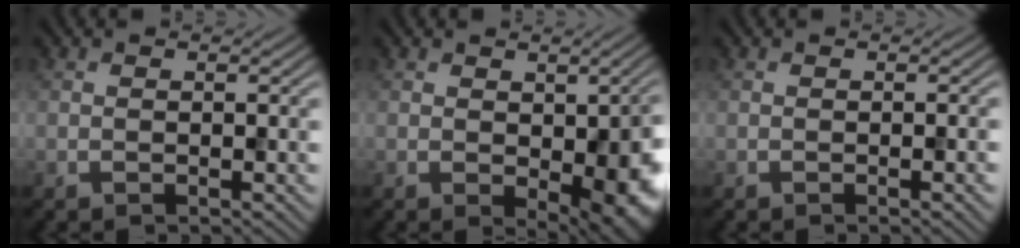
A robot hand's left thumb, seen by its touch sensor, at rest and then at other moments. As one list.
[{"total": 7.8, "force": [-1.2, 4.1, 6.5], "torque": [-0.085, -0.022, -0.001]}, {"total": 1.5, "force": [-0.3, 0.3, 1.5], "torque": [-0.018, 0.001, -0.005]}]